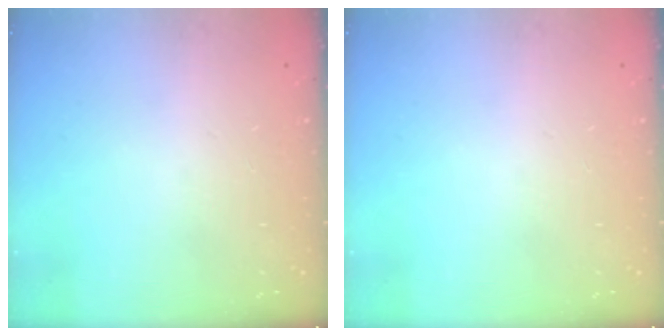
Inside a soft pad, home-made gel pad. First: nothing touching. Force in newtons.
{"total": 0.0}